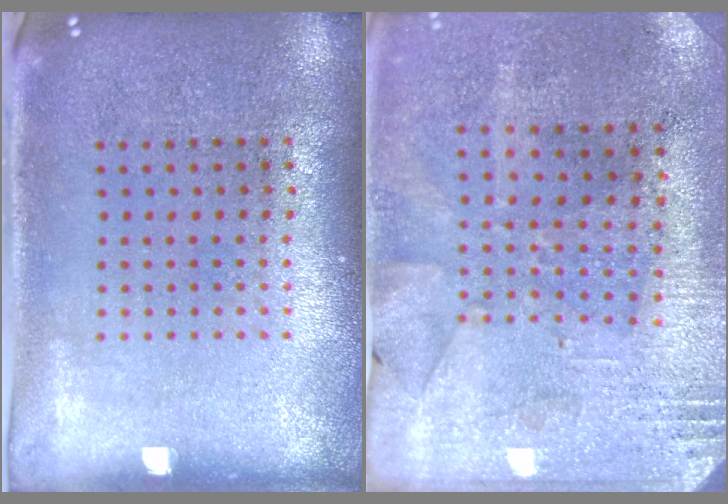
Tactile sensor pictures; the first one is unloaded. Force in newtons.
{"total": 2.7, "press": 2.2, "slide": 1.5}